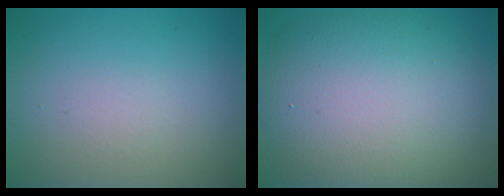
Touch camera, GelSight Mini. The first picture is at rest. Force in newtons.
{"total": 12.2, "press": 12.2, "slide": 0.6}